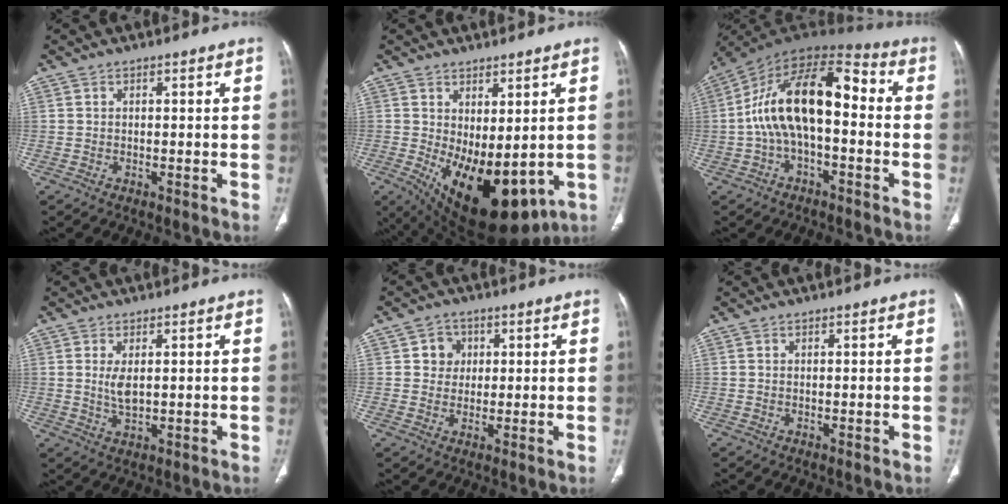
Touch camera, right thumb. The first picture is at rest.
{"total": 17.3, "force": [-3.4, 8.3, 14.8], "torque": [-0.220, -0.021, -0.018]}
{"total": 17.3, "force": [-0.6, 8.6, 15.0], "torque": [-0.253, 0.055, -0.021]}
{"total": 3.5, "force": [0.6, 1.5, 3.1], "torque": [-0.059, -0.011, 0.020]}
{"total": 4.3, "force": [1.1, 3.9, 1.3], "torque": [0.005, 0.002, 0.013]}
{"total": 0.0}